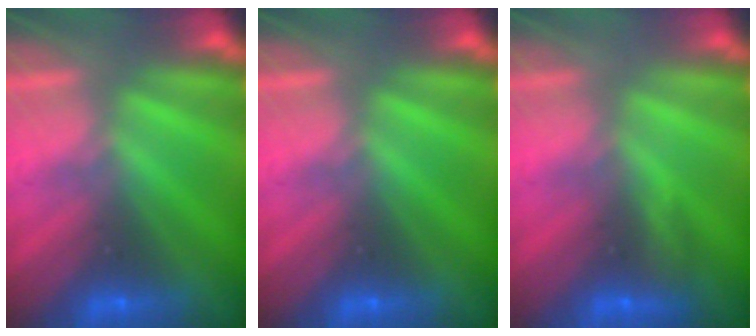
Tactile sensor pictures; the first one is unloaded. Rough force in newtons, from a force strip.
{"total": 0.0}
{"total": 2.9}